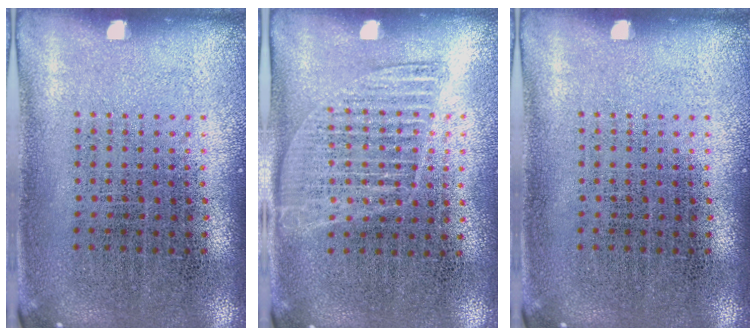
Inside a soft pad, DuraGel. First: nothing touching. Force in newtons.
{"total": 1.0, "press": 0.9, "slide": 0.5}
{"total": 0.0}